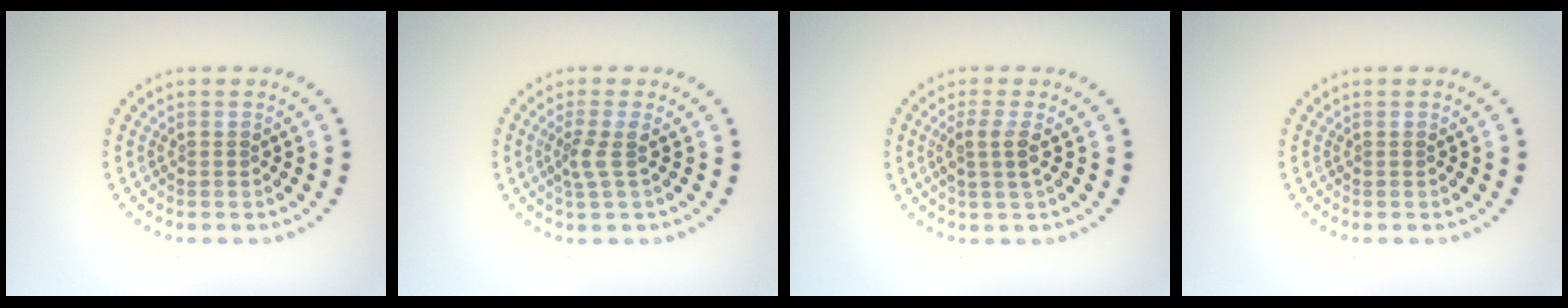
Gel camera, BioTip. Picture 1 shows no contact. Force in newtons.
{"total": 1.9, "press": 1.4, "slide": 1.3}
{"total": 2.1, "press": 1.7, "slide": 1.1}
{"total": 0.0}